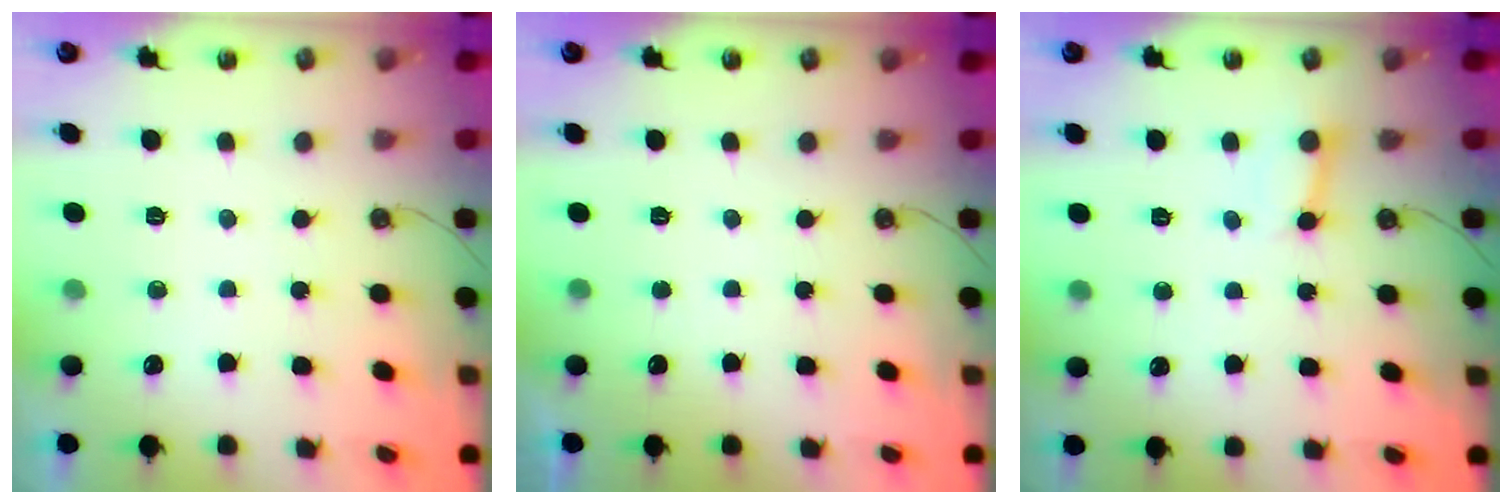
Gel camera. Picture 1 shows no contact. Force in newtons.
{"total": 0.0}
{"total": 3.0, "press": 3.0, "slide": 0.5}